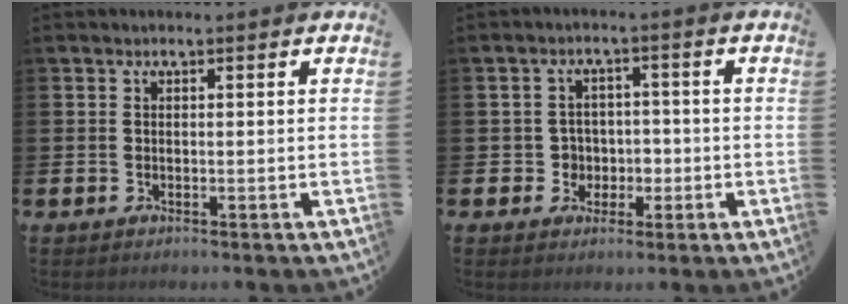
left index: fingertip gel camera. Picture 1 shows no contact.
{"total": 3.4, "force": [-0.5, 3.4, 0.2], "torque": [-0.017, 0.006, -0.018]}